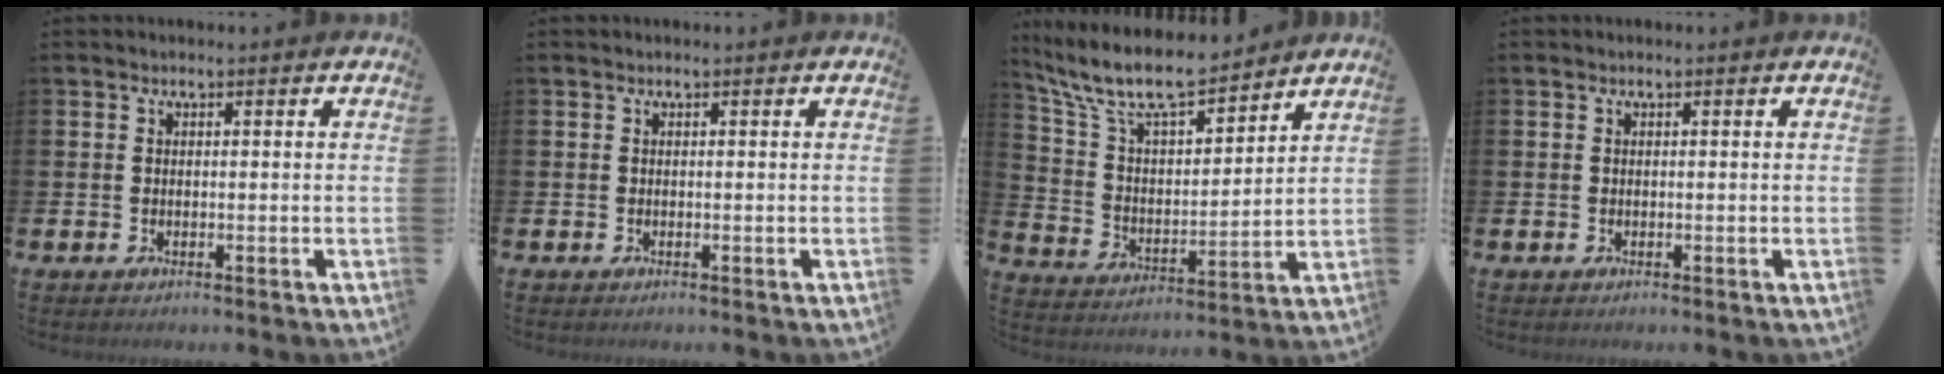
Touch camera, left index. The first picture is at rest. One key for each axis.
{"total": 0.0}
{"total": 10.6, "fx": 9.3, "fy": 2.4, "fz": 4.3, "tx": -0.127, "ty": -0.053, "tz": 0.167}
{"total": 0.0}